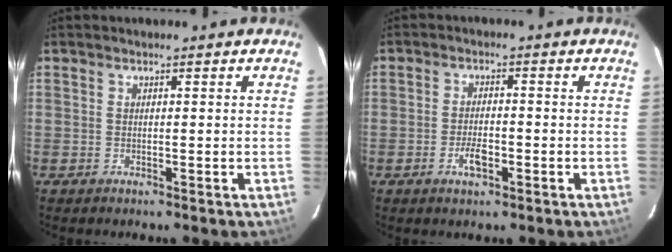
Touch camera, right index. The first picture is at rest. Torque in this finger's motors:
{"motor_torque": [0.53, 0.11, 0.22, 0.05]}